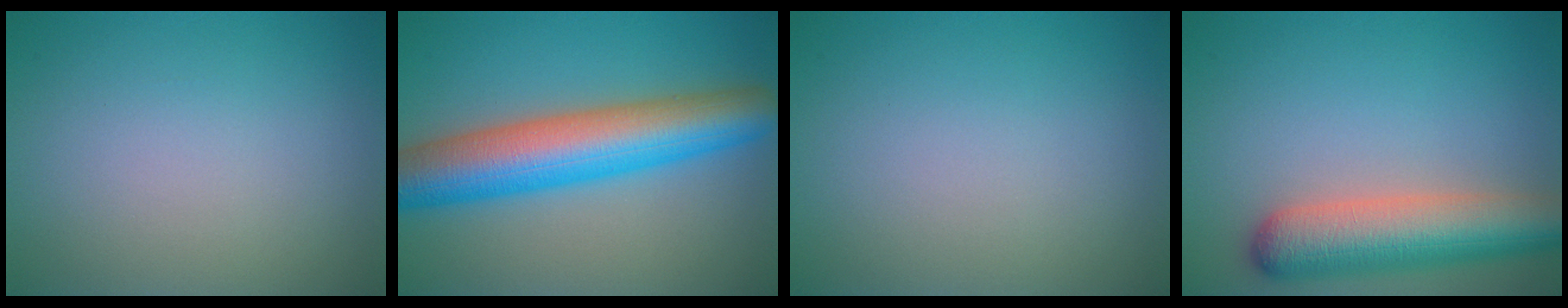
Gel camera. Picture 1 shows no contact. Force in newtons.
{"total": 10.0, "press": 10.0, "slide": 0.2}
{"total": 0.0}
{"total": 7.5, "press": 7.5, "slide": 0.6}